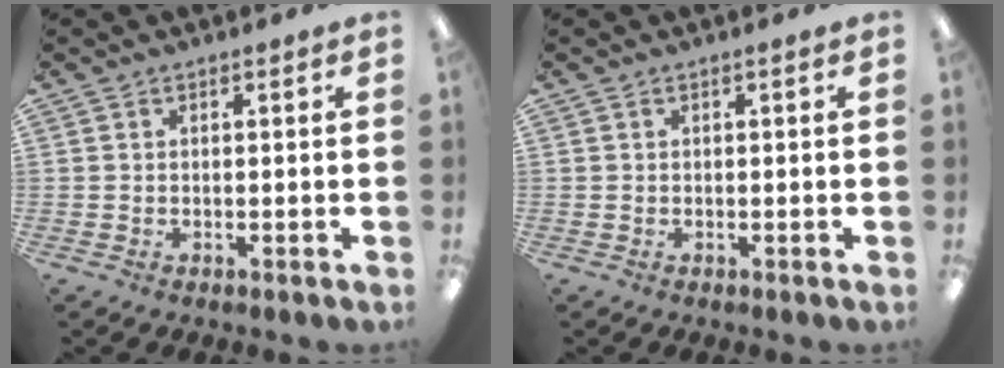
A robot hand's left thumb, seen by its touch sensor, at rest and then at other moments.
{"total": 0.0}